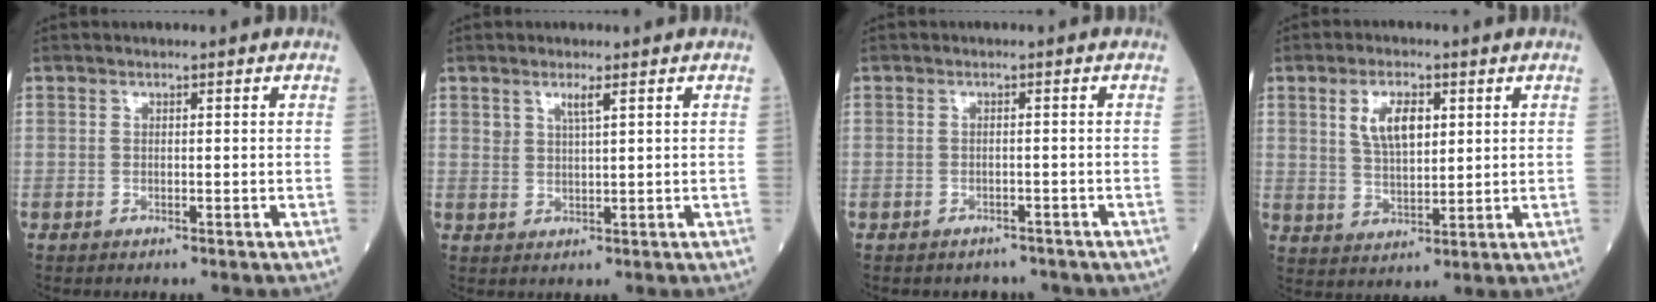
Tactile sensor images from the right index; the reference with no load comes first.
{"total": 2.3, "force": [1.4, 0.2, 1.7], "torque": [-0.037, -0.001, 0.028]}
{"total": 4.5, "force": [-3.8, 2.3, 0.7], "torque": [-0.007, 0.009, -0.040]}
{"total": 6.7, "force": [2.5, 2.9, 5.5], "torque": [-0.107, 0.005, 0.054]}